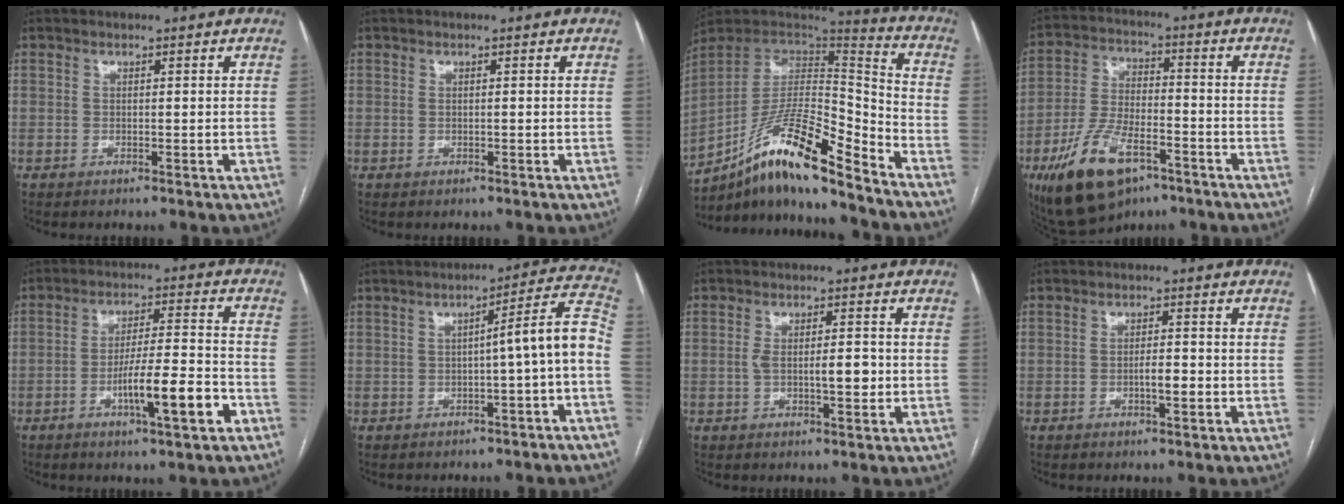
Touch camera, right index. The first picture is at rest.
{"total": 0.5, "force": [0.0, 0.1, 0.5], "torque": [-0.012, 0.000, 0.001]}
{"total": 18.4, "force": [-13.4, 2.4, 12.5], "torque": [-0.235, 0.009, -0.239]}
{"total": 14.3, "force": [-7.9, 6.1, 10.2], "torque": [-0.209, -0.004, -0.133]}
{"total": 10.7, "force": [-4.6, 0.8, 9.6], "torque": [-0.159, 0.003, -0.072]}
{"total": 8.6, "force": [-2.1, -0.5, 8.3], "torque": [-0.097, 0.029, -0.033]}
{"total": 4.9, "force": [-0.6, 1.4, 4.7], "torque": [-0.084, 0.006, -0.006]}
{"total": 2.8, "force": [-0.9, 0.5, 2.6], "torque": [-0.043, 0.002, -0.014]}